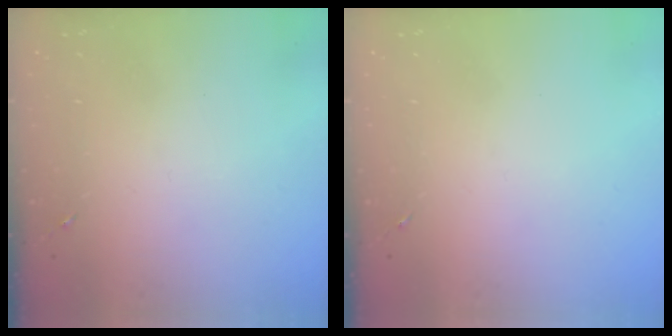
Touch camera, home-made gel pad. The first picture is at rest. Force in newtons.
{"total": 0.0}